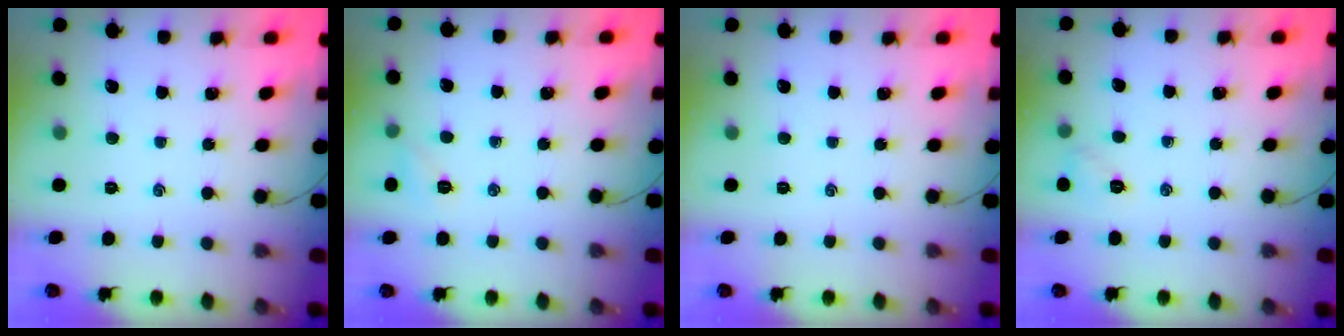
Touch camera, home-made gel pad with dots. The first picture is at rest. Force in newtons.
{"total": 4.6, "press": 4.3, "slide": 1.4}
{"total": 0.0}
{"total": 5.3, "press": 5.1, "slide": 1.4}